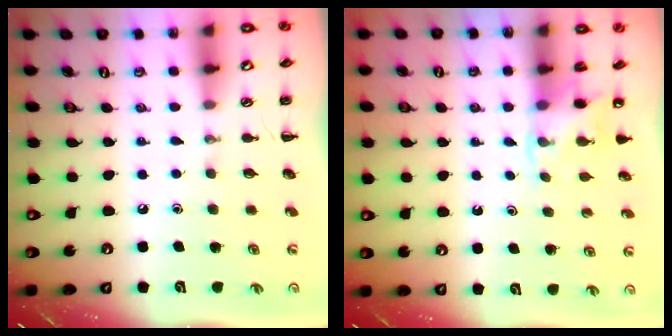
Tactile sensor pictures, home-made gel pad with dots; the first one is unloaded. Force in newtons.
{"total": 5.6, "press": 5.4, "slide": 1.5}